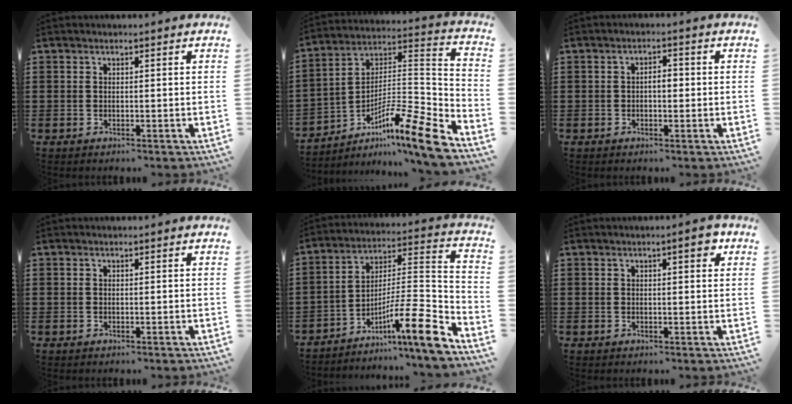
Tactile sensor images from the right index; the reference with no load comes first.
{"total": 11.4, "force": [-8.0, 1.0, 8.1], "torque": [-0.129, -0.003, -0.156]}
{"total": 2.3, "force": [-0.3, 1.1, 2.0], "torque": [-0.039, 0.006, -0.009]}
{"total": 0.0}
{"total": 13.0, "force": [-8.1, 1.2, 10.2], "torque": [-0.150, 0.000, -0.149]}
{"total": 2.8, "force": [1.3, 0.7, 2.4], "torque": [-0.033, 0.001, 0.015]}